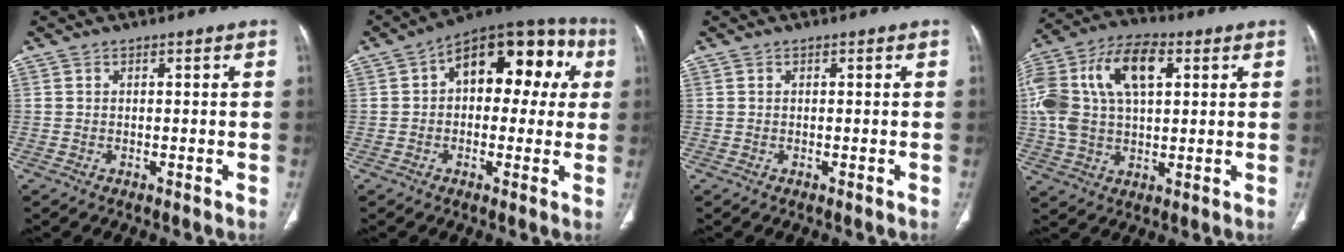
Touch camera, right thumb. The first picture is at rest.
{"total": 17.1, "force": [3.8, 10.0, 13.4], "torque": [-0.126, 0.043, 0.042]}
{"total": 0.0}
{"total": 20.0, "force": [5.3, 11.2, 15.7], "torque": [-0.322, 0.024, 0.089]}